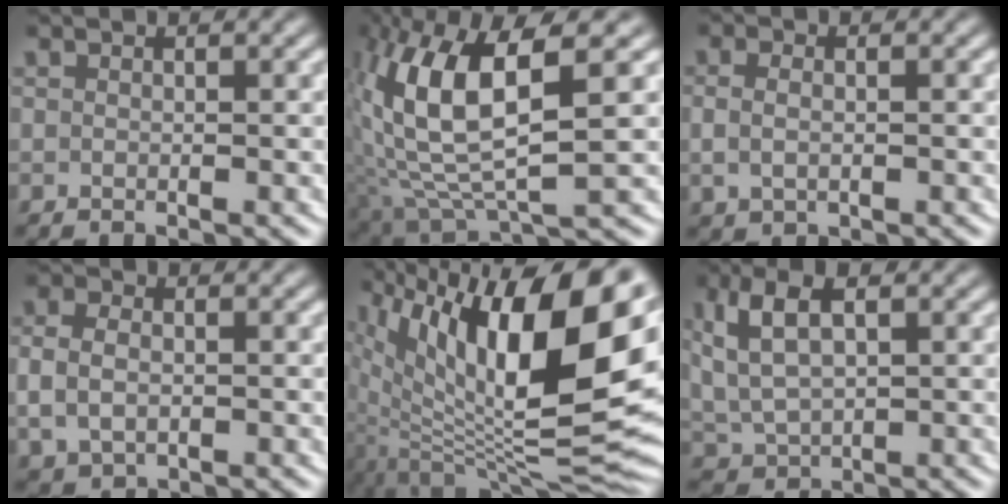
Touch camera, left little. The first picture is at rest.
{"total": 12.6, "force": [1.4, 6.7, 10.6], "torque": [-0.215, -0.016, 0.035]}
{"total": 1.9, "force": [-0.2, 1.1, 1.5], "torque": [-0.036, -0.005, 0.005]}
{"total": 3.5, "force": [-0.4, 2.7, 2.2], "torque": [-0.060, -0.009, 0.004]}
{"total": 16.6, "force": [1.4, 7.3, 14.9], "torque": [-0.221, -0.022, 0.044]}
{"total": 6.0, "force": [1.2, 4.3, 4.1], "torque": [-0.103, -0.011, 0.035]}